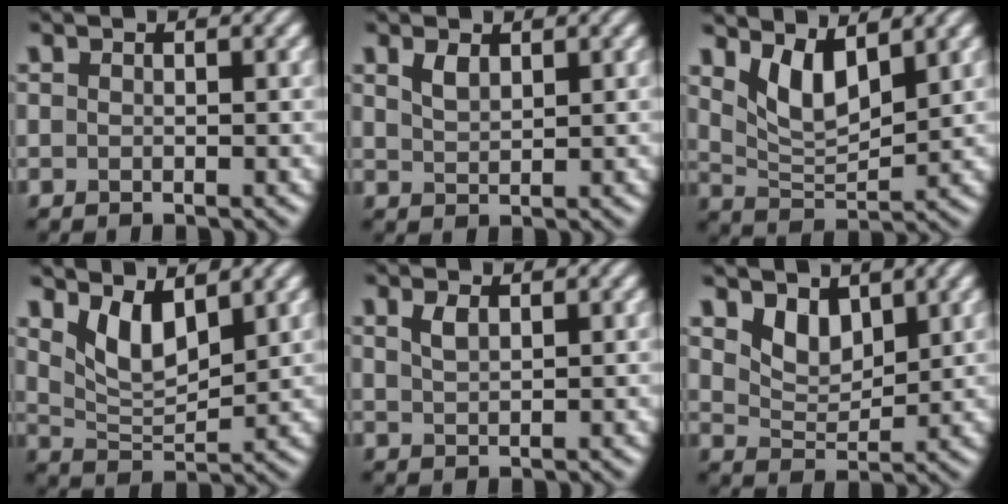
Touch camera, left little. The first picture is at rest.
{"total": 1.5, "force": [1.0, 0.7, 0.9], "torque": [-0.021, 0.000, 0.024]}
{"total": 4.8, "force": [2.6, 2.0, 3.4], "torque": [-0.076, -0.012, 0.052]}
{"total": 4.4, "force": [2.4, 1.9, 3.2], "torque": [-0.070, -0.011, 0.050]}
{"total": 1.3, "force": [0.8, 0.5, 0.9], "torque": [-0.022, 0.002, 0.019]}
{"total": 3.0, "force": [2.0, 1.7, 1.5], "torque": [-0.038, -0.013, 0.037]}